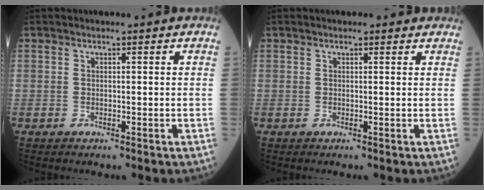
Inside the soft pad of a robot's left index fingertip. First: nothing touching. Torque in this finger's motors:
{"motor_torque": [0.54, -0.47, 0.09, 0.03]}